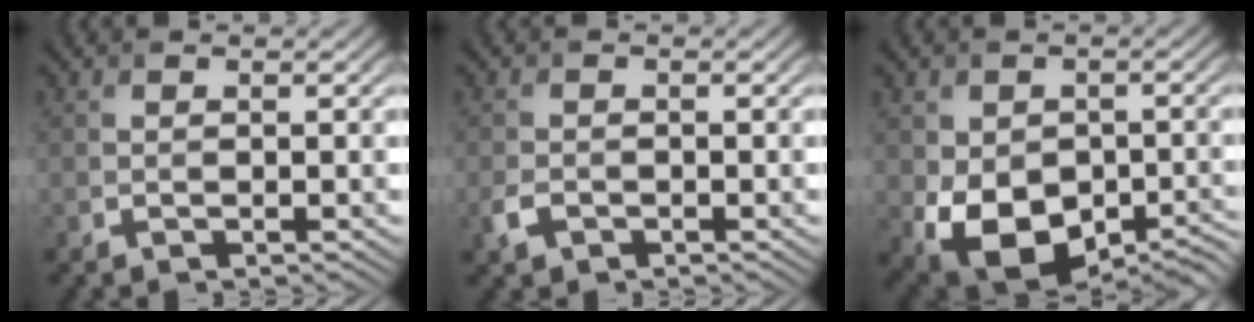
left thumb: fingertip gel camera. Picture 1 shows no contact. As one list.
[{"total": 1.9, "force": [-0.9, 1.3, 1.0], "torque": [-0.027, -0.004, -0.021]}, {"total": 12.9, "force": [-4.4, 8.9, 8.2], "torque": [-0.136, -0.038, -0.048]}]